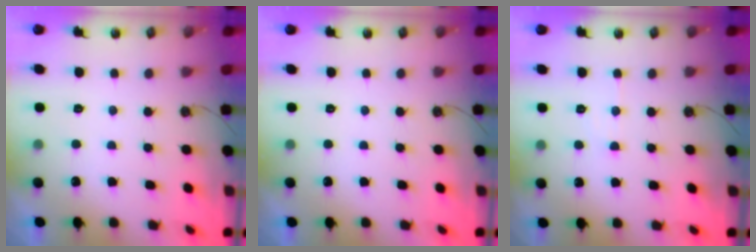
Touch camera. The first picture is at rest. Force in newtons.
{"total": 0.0}
{"total": 5.2, "press": 5.2, "slide": 0.5}